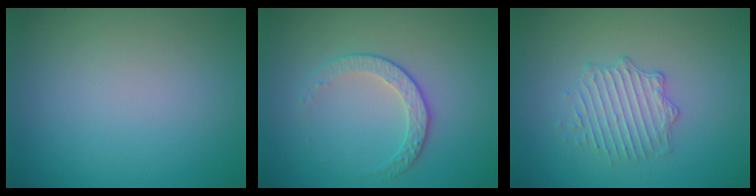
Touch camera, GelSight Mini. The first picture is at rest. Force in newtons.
{"total": 2.2, "press": 1.7, "slide": 1.4}
{"total": 2.3, "press": 1.6, "slide": 1.6}